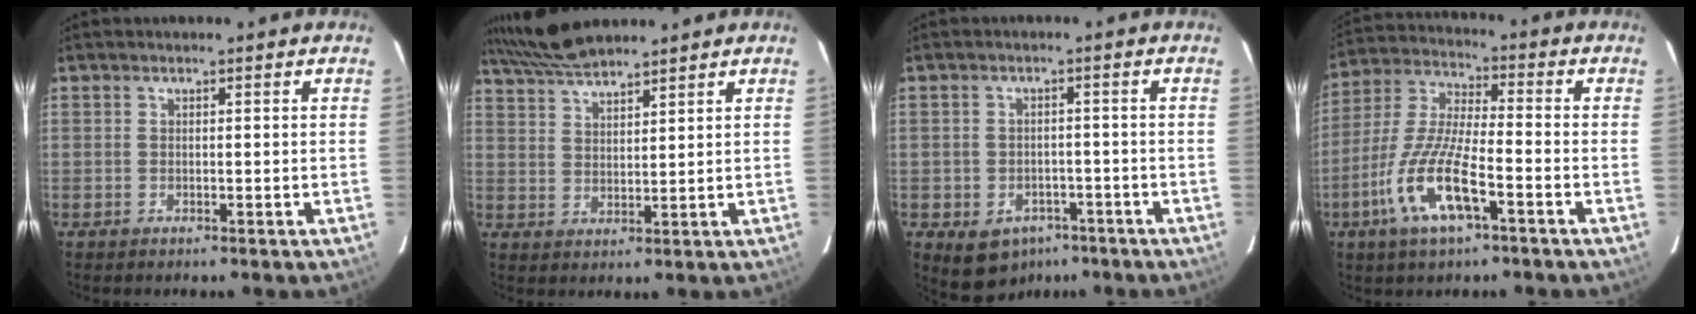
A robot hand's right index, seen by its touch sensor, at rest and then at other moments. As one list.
[{"total": 7.7, "force": [7.1, 0.6, 2.9], "torque": [-0.064, 0.016, 0.133]}, {"total": 7.8, "force": [-4.5, 5.8, 2.6], "torque": [-0.054, 0.010, -0.043]}, {"total": 13.5, "force": [-6.2, 3.2, 11.6], "torque": [-0.250, -0.009, -0.125]}]